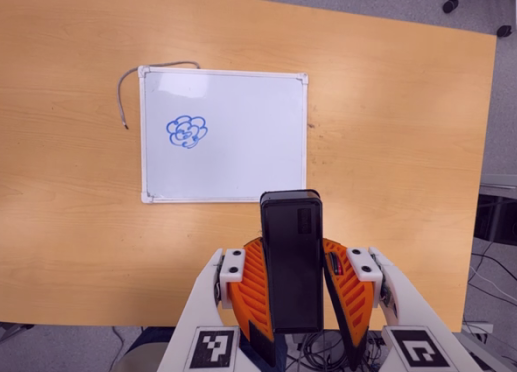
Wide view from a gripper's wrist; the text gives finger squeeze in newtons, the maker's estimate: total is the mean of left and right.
{"total": 7.7, "left": 7.4, "right": 8.1}